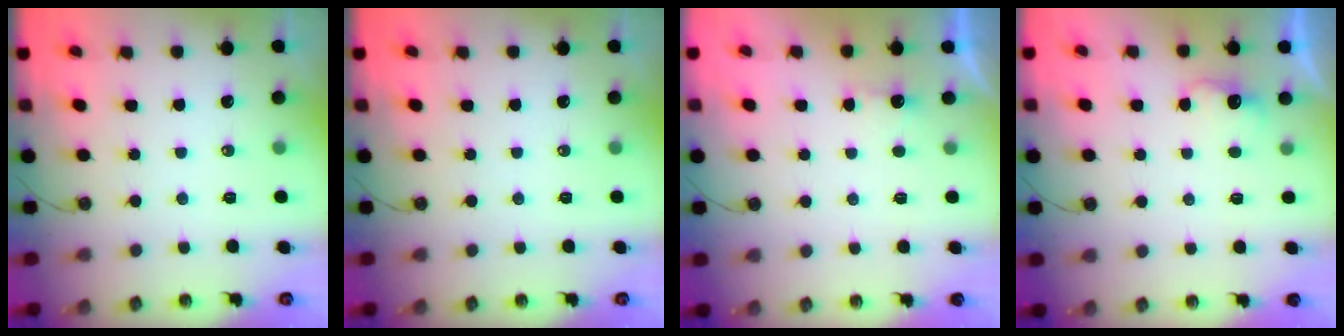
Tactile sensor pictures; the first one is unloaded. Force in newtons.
{"total": 0.0}
{"total": 1.3, "press": 1.0, "slide": 0.8}
{"total": 2.7, "press": 2.6, "slide": 0.9}